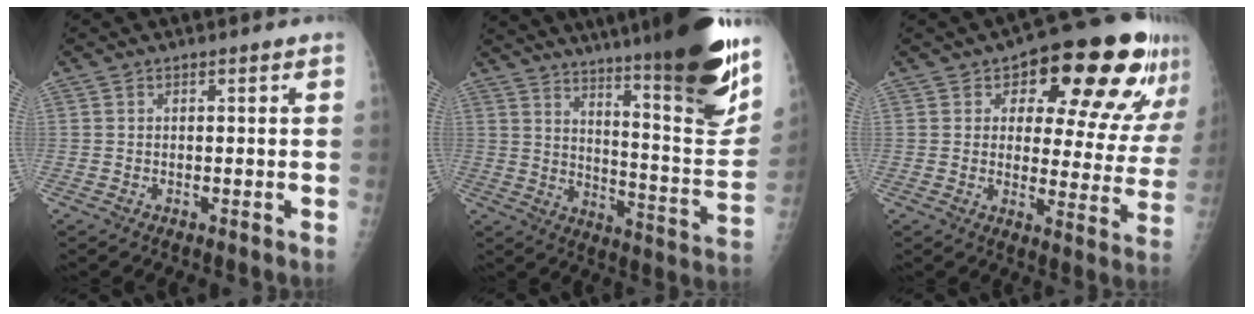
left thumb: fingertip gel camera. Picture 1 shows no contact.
{"total": 29.4, "force": [20.6, 3.7, 20.7], "torque": [-0.275, -0.105, 0.293]}
{"total": 20.4, "force": [10.5, 9.1, 15.0], "torque": [-0.147, -0.020, 0.141]}